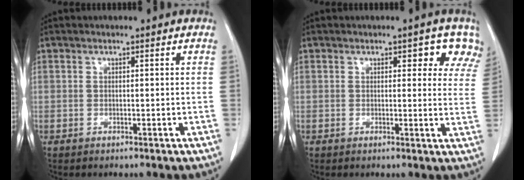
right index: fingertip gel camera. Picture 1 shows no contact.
{"total": 4.6, "force": [3.2, 2.3, 2.3], "torque": [-0.006, -0.002, 0.021]}